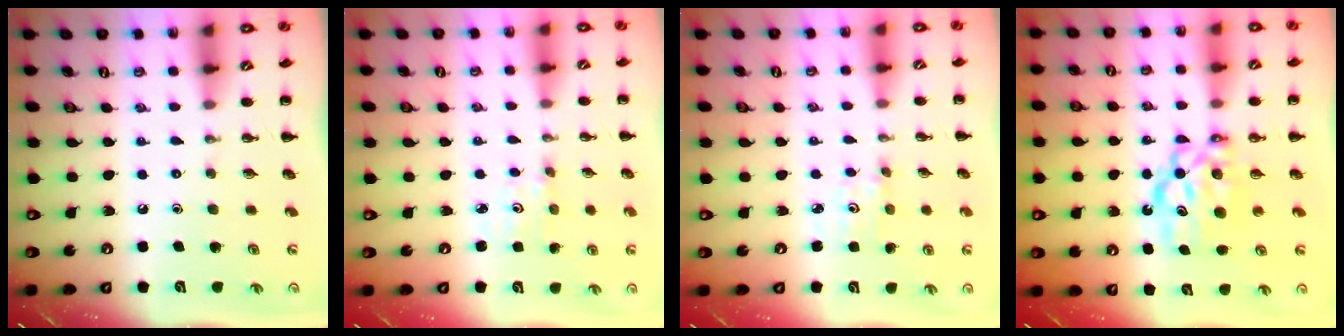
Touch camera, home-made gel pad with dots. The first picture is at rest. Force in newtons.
{"total": 1.2, "press": 1.2, "slide": 0.3}
{"total": 2.8, "press": 2.7, "slide": 0.8}
{"total": 7.6, "press": 7.4, "slide": 1.9}